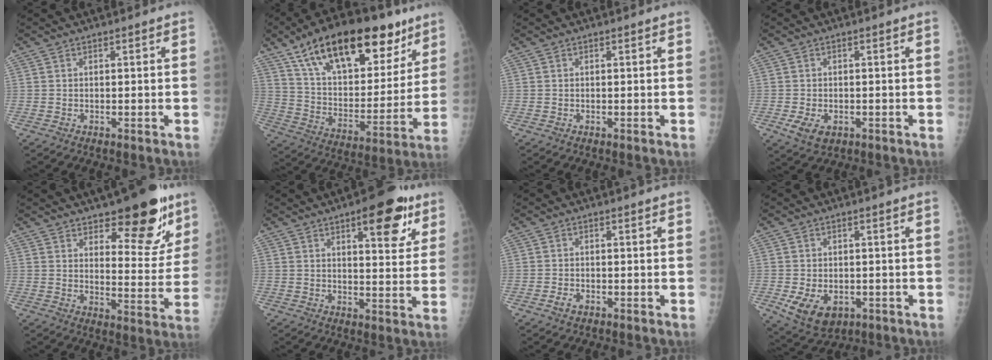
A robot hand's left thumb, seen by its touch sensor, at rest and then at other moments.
{"total": 28.5, "force": [17.1, 13.4, 18.4], "torque": [-0.257, -0.029, 0.277]}
{"total": 0.0}
{"total": 4.3, "force": [-1.4, 2.9, 2.9], "torque": [-0.051, -0.004, -0.016]}
{"total": 15.0, "force": [9.7, 6.1, 9.6], "torque": [-0.068, -0.064, 0.140]}
{"total": 11.6, "force": [6.2, 4.5, 8.8], "torque": [-0.080, -0.025, 0.077]}
{"total": 1.7, "force": [-0.9, 1.0, 1.0], "torque": [-0.019, 0.002, -0.016]}
{"total": 8.2, "force": [-2.5, 5.7, 5.4], "torque": [-0.081, -0.003, -0.024]}